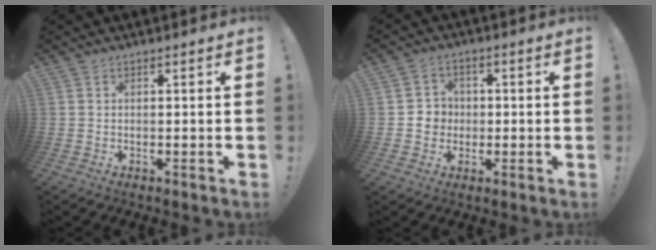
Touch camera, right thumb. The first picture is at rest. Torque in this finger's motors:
{"motor_torque": [0.00, 0.01, 0.00, 0.00, 0.00]}